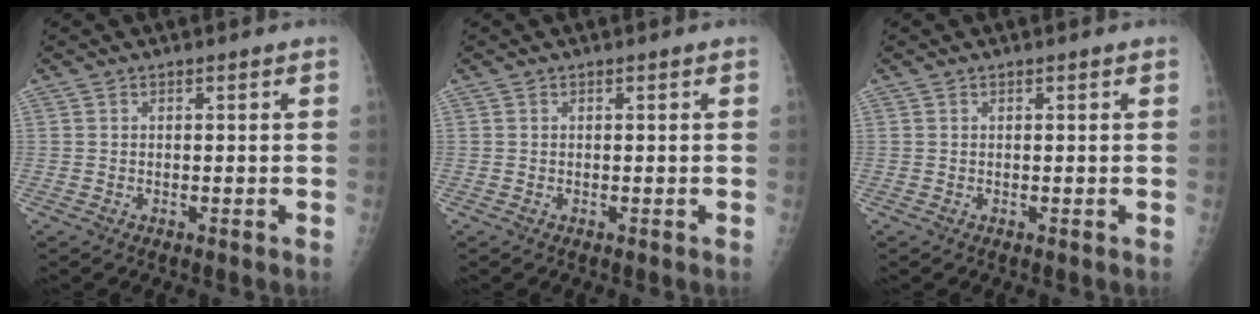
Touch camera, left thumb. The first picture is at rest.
{"total": 0.0}
{"total": 0.0}